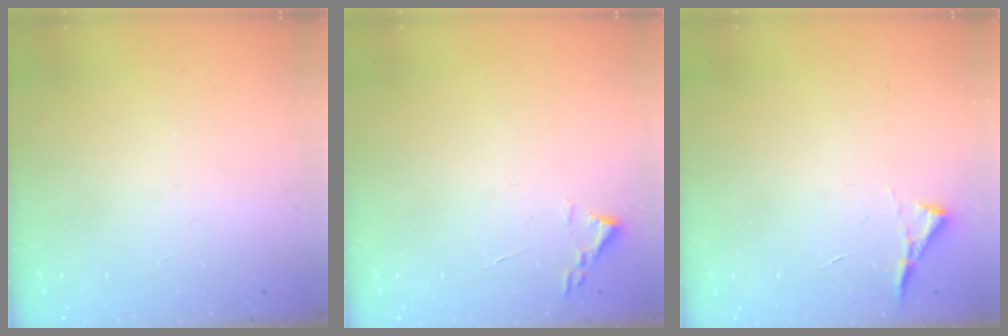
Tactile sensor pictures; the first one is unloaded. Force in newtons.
{"total": 1.8, "press": 1.7, "slide": 0.2}
{"total": 3.6, "press": 3.6, "slide": 0.5}